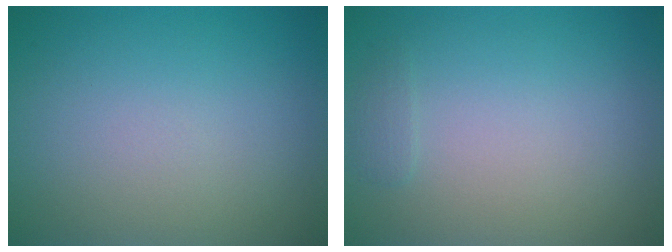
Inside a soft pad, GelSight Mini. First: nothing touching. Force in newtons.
{"total": 0.7, "press": 0.7, "slide": 0.1}